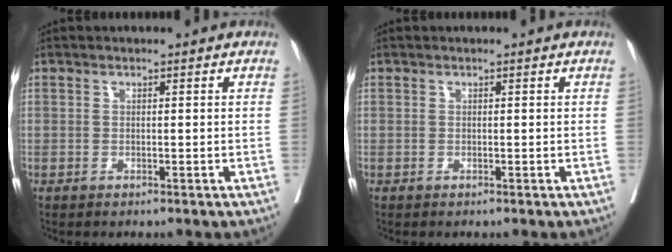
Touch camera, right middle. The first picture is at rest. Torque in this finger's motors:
{"motor_torque": [0.02, -0.05, 0.00, 0.00]}